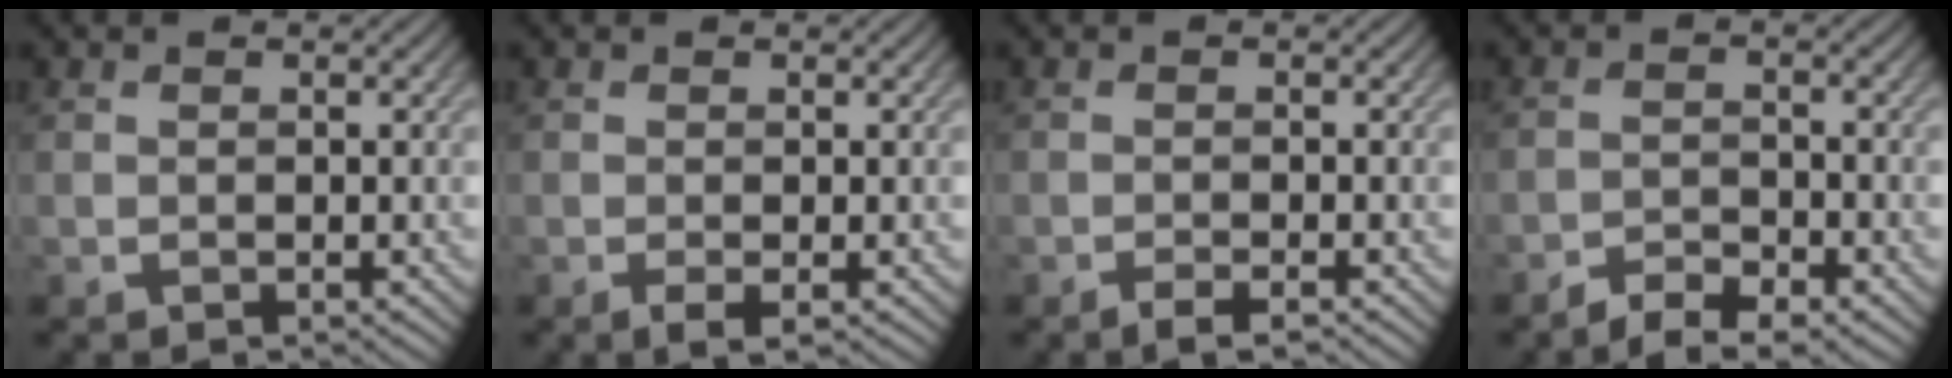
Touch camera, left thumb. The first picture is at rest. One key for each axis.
{"total": 1.3, "fx": -0.5, "fy": 0.2, "fz": 1.2, "tx": -0.024, "ty": -0.004, "tz": -0.009}
{"total": 1.7, "fx": -1.2, "fy": 0.2, "fz": 1.2, "tx": -0.017, "ty": 0.004, "tz": -0.027}
{"total": 3.8, "fx": -3.1, "fy": 0.9, "fz": 2.0, "tx": -0.038, "ty": 0.000, "tz": -0.059}